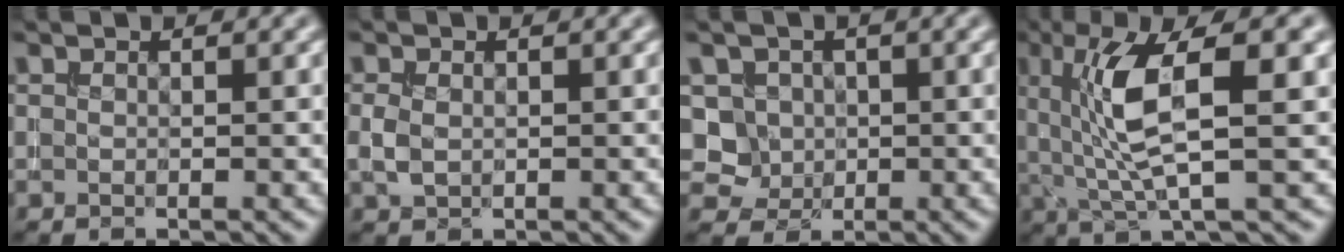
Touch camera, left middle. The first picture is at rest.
{"total": 1.5, "force": [0.0, 1.1, 0.9], "torque": [-0.024, 0.001, 0.003]}
{"total": 3.9, "force": [1.0, 3.5, 1.4], "torque": [-0.022, 0.003, 0.021]}
{"total": 8.1, "force": [1.6, 2.0, 7.7], "torque": [-0.144, 0.001, 0.032]}